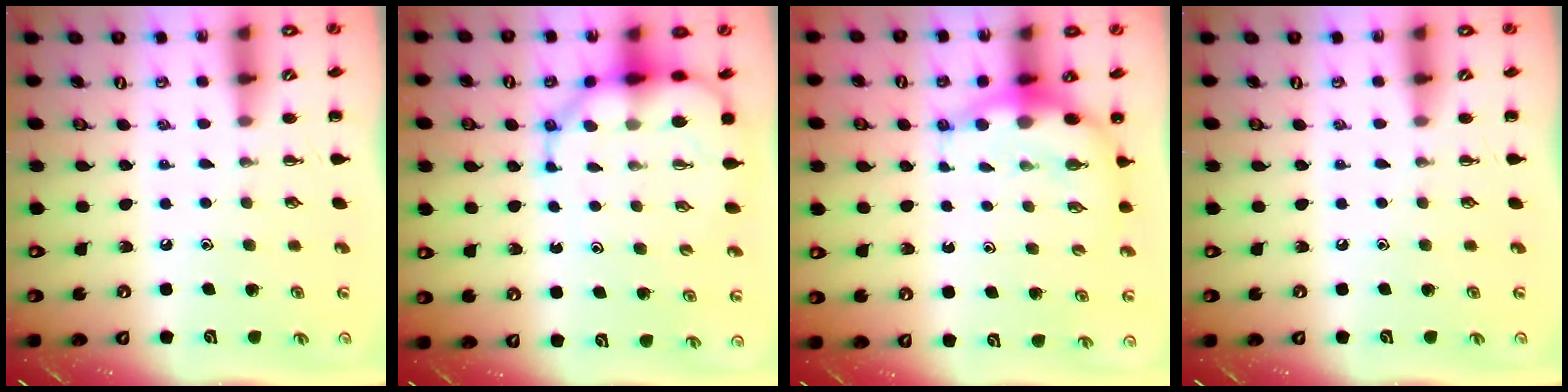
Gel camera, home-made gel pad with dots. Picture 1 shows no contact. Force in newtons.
{"total": 10.3, "press": 9.9, "slide": 3.1}
{"total": 7.3, "press": 7.1, "slide": 1.7}
{"total": 0.0}